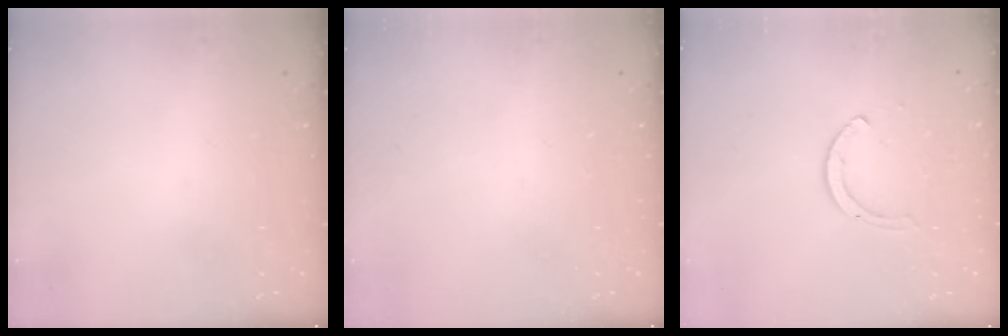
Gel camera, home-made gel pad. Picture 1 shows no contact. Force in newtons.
{"total": 0.0}
{"total": 2.6, "press": 2.6, "slide": 0.3}